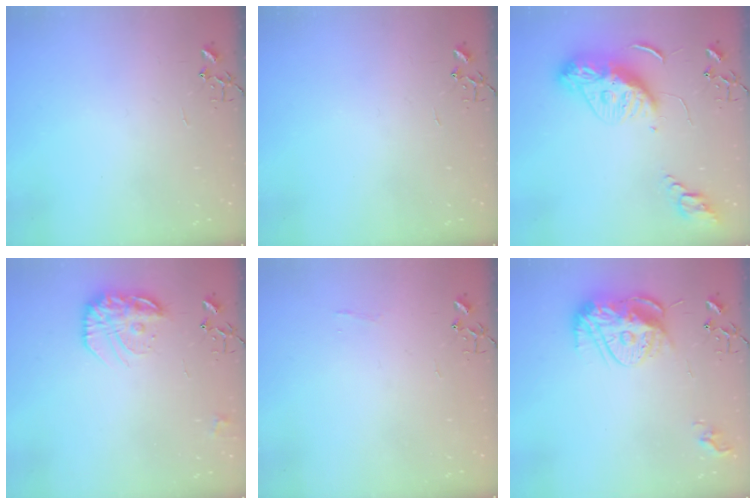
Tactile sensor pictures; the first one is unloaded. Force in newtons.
{"total": 0.0}
{"total": 12.9, "press": 12.9, "slide": 1.2}
{"total": 15.4, "press": 15.3, "slide": 1.0}
{"total": 3.7, "press": 3.7, "slide": 0.4}
{"total": 14.8, "press": 14.7, "slide": 1.4}